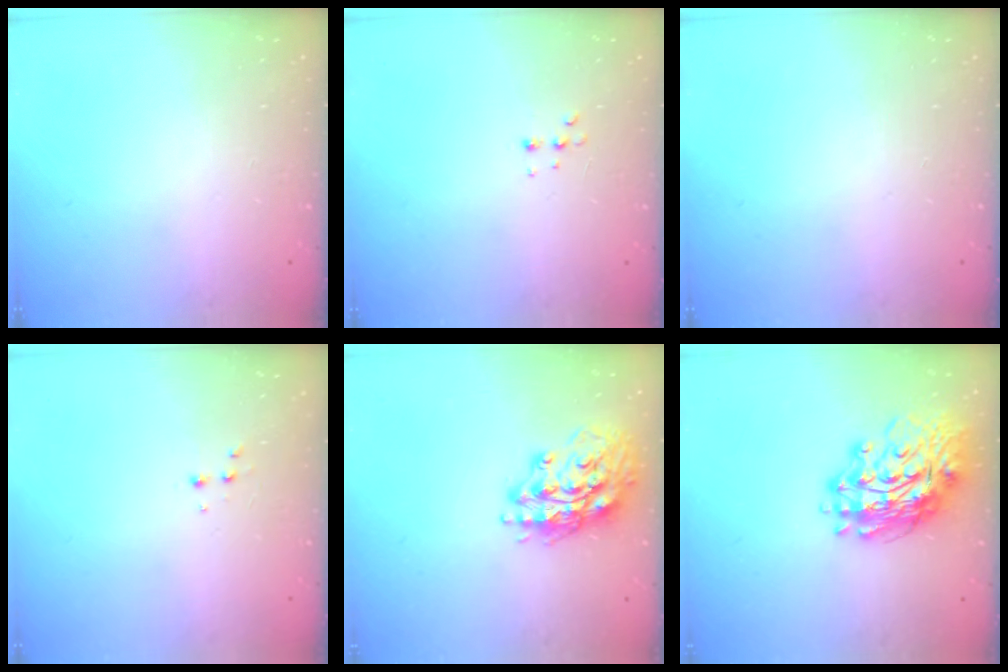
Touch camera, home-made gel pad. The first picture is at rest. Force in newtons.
{"total": 3.4, "press": 3.3, "slide": 0.8}
{"total": 0.0}
{"total": 1.9, "press": 1.9, "slide": 0.2}
{"total": 16.7, "press": 16.5, "slide": 2.3}
{"total": 17.0, "press": 16.8, "slide": 2.5}